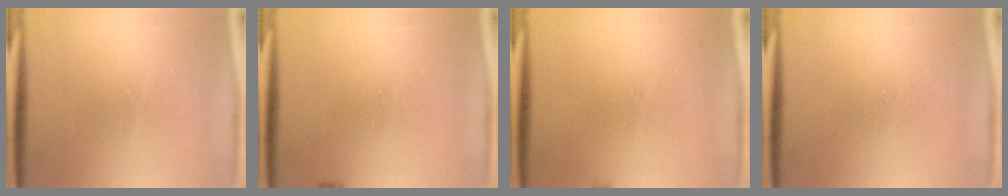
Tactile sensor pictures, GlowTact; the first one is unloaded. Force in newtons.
{"total": 1.1}
{"total": 0.6}
{"total": 0.0}